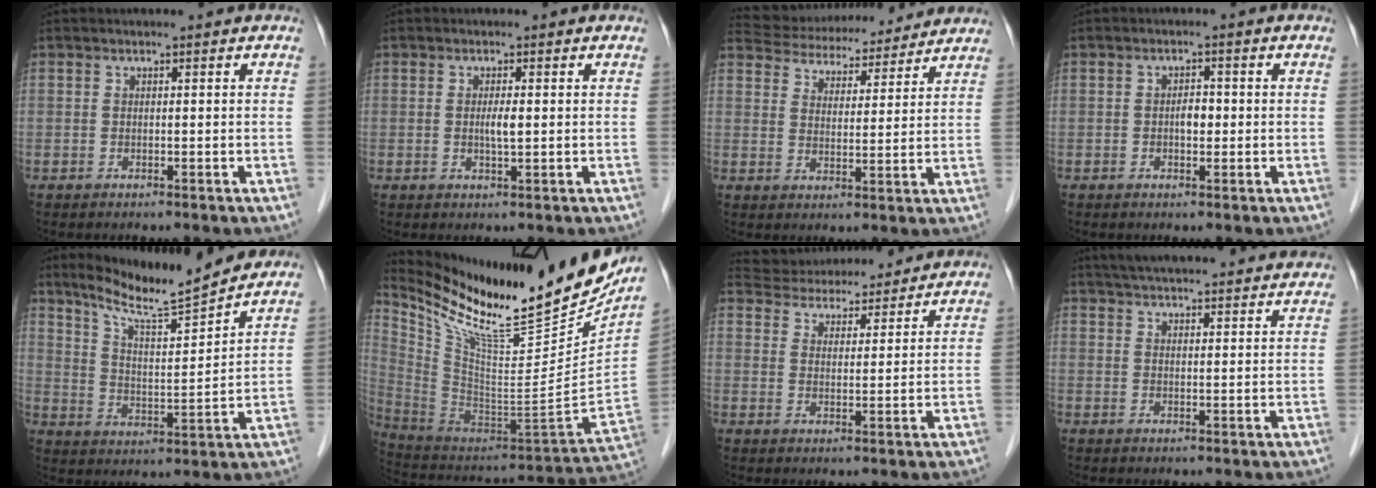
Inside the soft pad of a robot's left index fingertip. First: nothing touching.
{"total": 2.0, "force": [0.0, 0.3, 2.0], "torque": [-0.040, -0.002, 0.002]}
{"total": 15.4, "force": [14.4, 4.0, 3.5], "torque": [-0.057, 0.030, 0.207]}
{"total": 2.1, "force": [-0.3, 1.1, 1.8], "torque": [-0.027, 0.004, -0.004]}
{"total": 11.8, "force": [10.5, -0.3, 5.2], "torque": [-0.096, -0.004, 0.182]}
{"total": 28.1, "force": [23.2, 3.2, 15.6], "torque": [-0.268, -0.069, 0.368]}
{"total": 13.7, "force": [12.9, 3.2, 3.3], "torque": [-0.055, 0.033, 0.195]}
{"total": 21.2, "force": [19.6, 2.4, 7.7], "torque": [-0.118, 0.025, 0.255]}